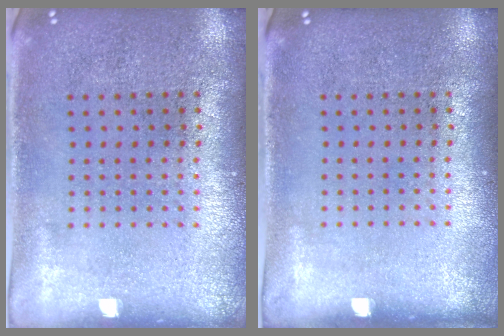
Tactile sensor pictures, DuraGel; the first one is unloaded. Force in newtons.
{"total": 0.0}